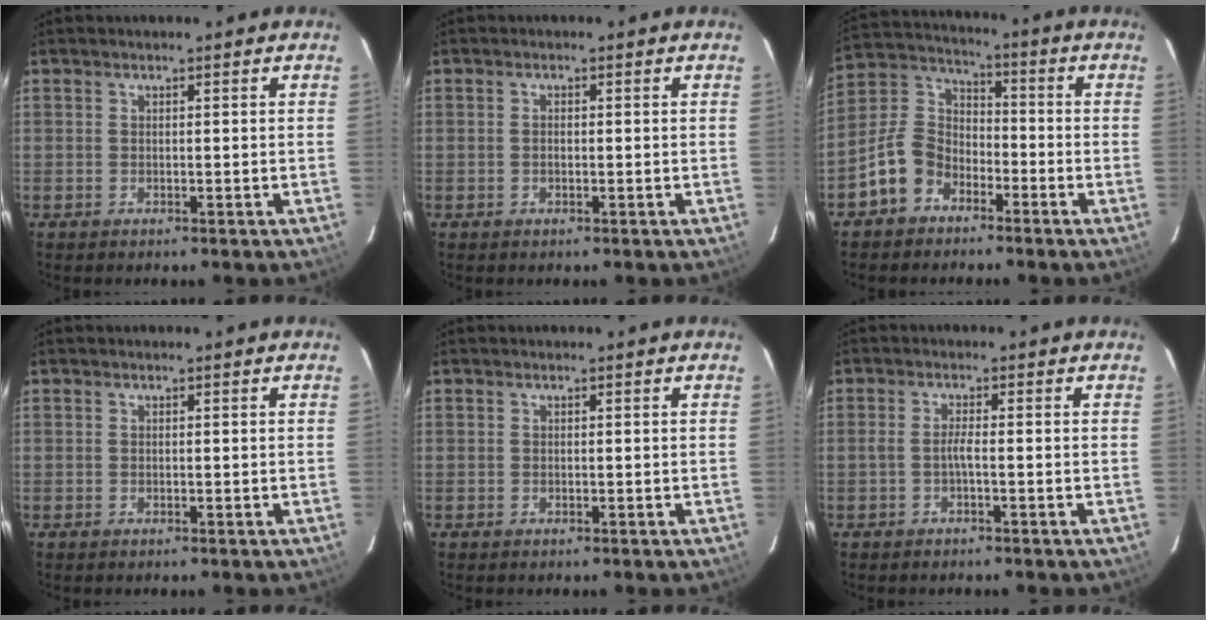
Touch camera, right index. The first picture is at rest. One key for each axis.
{"total": 1.2, "fx": -0.1, "fy": 0.7, "fz": 1.1, "tx": -0.020, "ty": 0.003, "tz": -0.003}
{"total": 9.7, "fx": -5.6, "fy": 6.9, "fz": 3.8, "tx": -0.087, "ty": 0.035, "tz": -0.107}
{"total": 0.0}
{"total": 0.0}
{"total": 1.7, "fx": -0.7, "fy": -0.2, "fz": 1.5, "tx": -0.032, "ty": 0.002, "tz": -0.015}